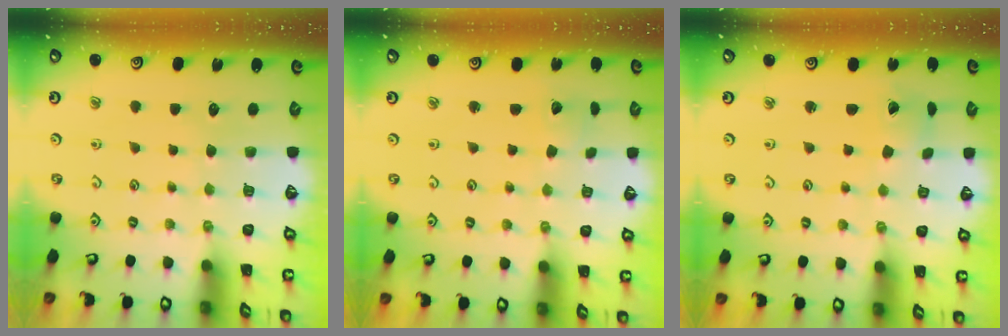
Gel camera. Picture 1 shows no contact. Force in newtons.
{"total": 2.6, "press": 2.6, "slide": 0.2}
{"total": 1.2, "press": 1.2, "slide": 0.2}